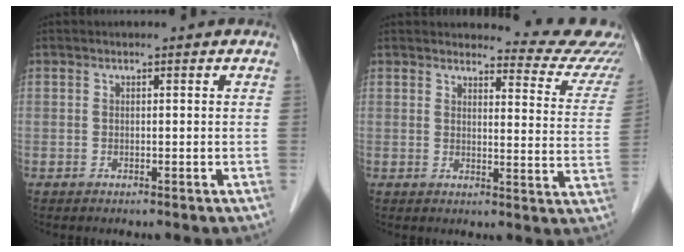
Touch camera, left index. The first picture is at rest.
{"total": 13.7, "force": [13.6, 1.8, 1.3], "torque": [0.020, -0.092, 0.117]}